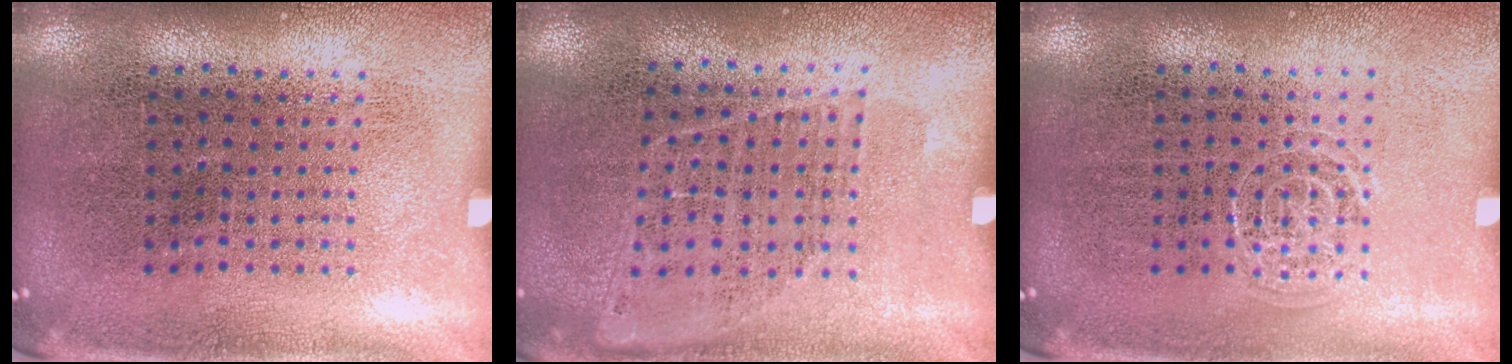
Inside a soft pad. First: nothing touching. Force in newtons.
{"total": 0.9, "press": 0.7, "slide": 0.4}
{"total": 1.1, "press": 1.1, "slide": 0.2}